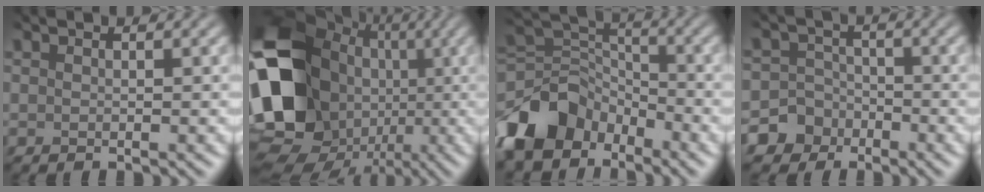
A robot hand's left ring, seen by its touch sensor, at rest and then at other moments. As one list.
[{"total": 18.2, "force": [-2.2, 15.4, 9.4], "torque": [-0.213, -0.018, -0.051]}, {"total": 8.7, "force": [-6.4, 5.4, 2.7], "torque": [-0.064, -0.014, -0.123]}, {"total": 7.0, "force": [-4.7, 5.2, -0.2], "torque": [0.018, -0.014, -0.092]}]